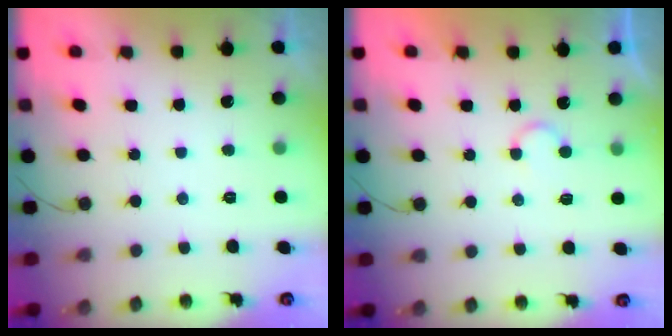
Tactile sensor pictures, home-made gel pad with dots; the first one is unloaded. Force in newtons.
{"total": 3.8, "press": 3.8, "slide": 0.4}